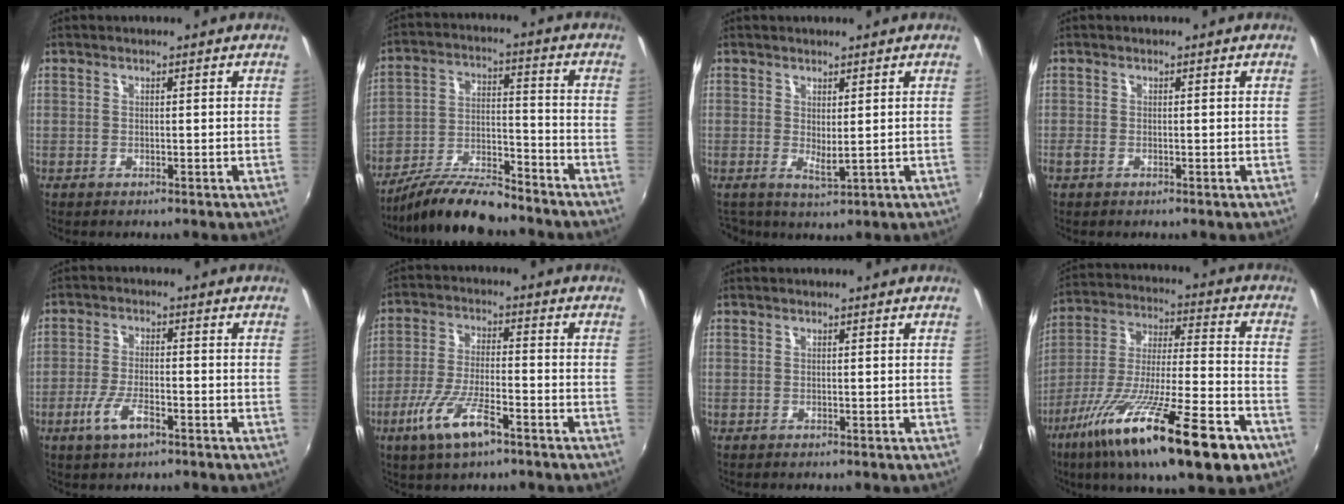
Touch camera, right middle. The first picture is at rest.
{"total": 14.2, "force": [-11.9, 2.9, 7.0], "torque": [-0.145, -0.015, -0.213]}
{"total": 1.8, "force": [0.5, 0.7, 1.6], "torque": [-0.026, -0.004, 0.010]}
{"total": 1.1, "force": [-0.7, 0.4, 0.7], "torque": [-0.015, -0.004, -0.016]}
{"total": 6.3, "force": [-3.5, 1.9, 4.9], "torque": [-0.108, -0.007, -0.064]}
{"total": 10.4, "force": [-5.8, 2.8, 8.2], "torque": [-0.172, -0.011, -0.108]}
{"total": 0.0}
{"total": 25.6, "force": [-14.4, 4.5, 20.7], "torque": [-0.367, -0.070, -0.241]}